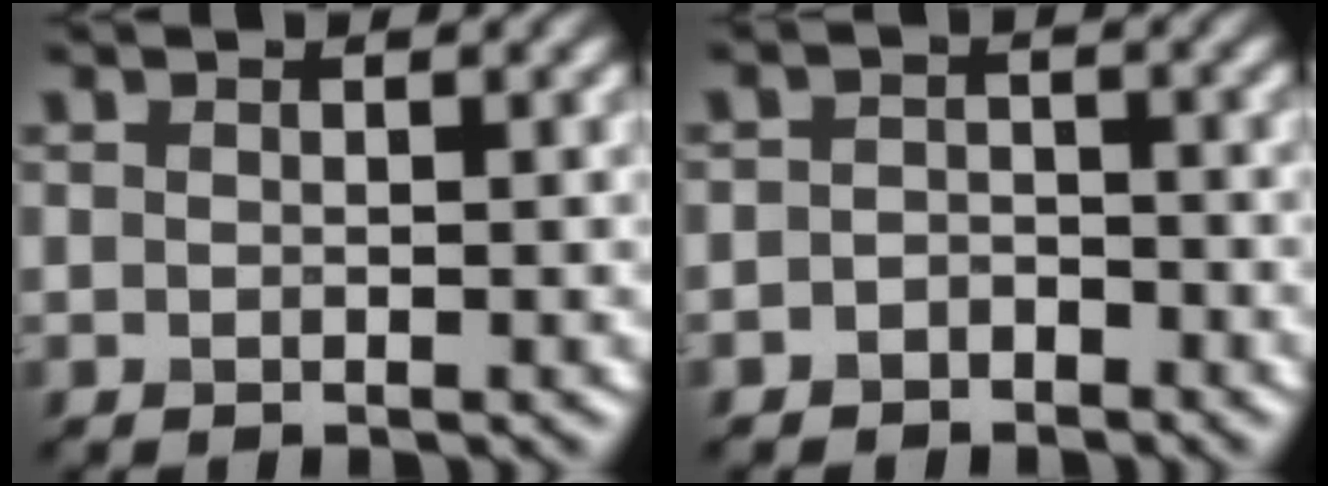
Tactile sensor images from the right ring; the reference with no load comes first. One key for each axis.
{"total": 1.7, "fx": -1.2, "fy": 1.2, "fz": 0.4, "tx": -0.001, "ty": 0.006, "tz": -0.026}